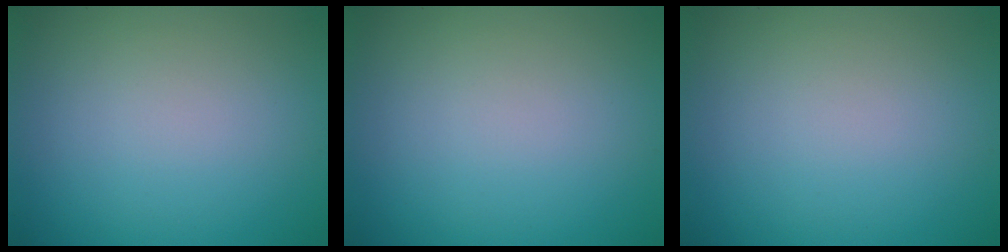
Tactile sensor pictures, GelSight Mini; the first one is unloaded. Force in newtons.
{"total": 0.0}
{"total": 0.0}